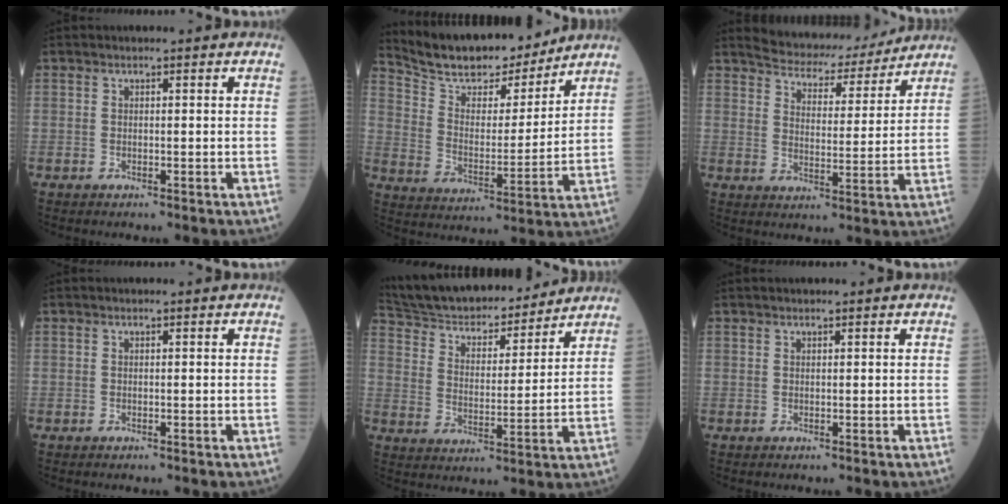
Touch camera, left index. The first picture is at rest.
{"total": 15.3, "force": [14.0, 3.6, 5.2], "torque": [-0.096, -0.002, 0.237]}
{"total": 12.8, "force": [12.0, 2.9, 3.5], "torque": [-0.048, 0.001, 0.170]}
{"total": 0.0}
{"total": 20.4, "force": [18.7, 4.6, 6.9], "torque": [-0.123, 0.015, 0.291]}
{"total": 1.1, "force": [1.0, 0.1, 0.5], "torque": [-0.006, 0.021, 0.019]}